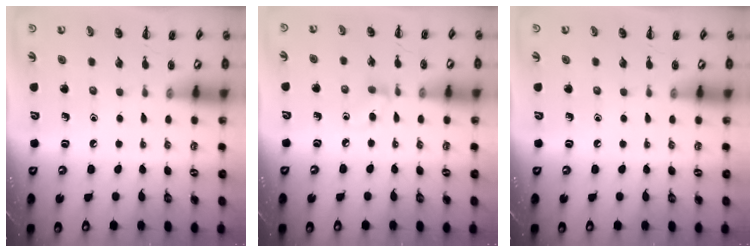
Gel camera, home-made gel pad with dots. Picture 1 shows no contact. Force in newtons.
{"total": 5.1, "press": 4.6, "slide": 2.0}
{"total": 0.0}